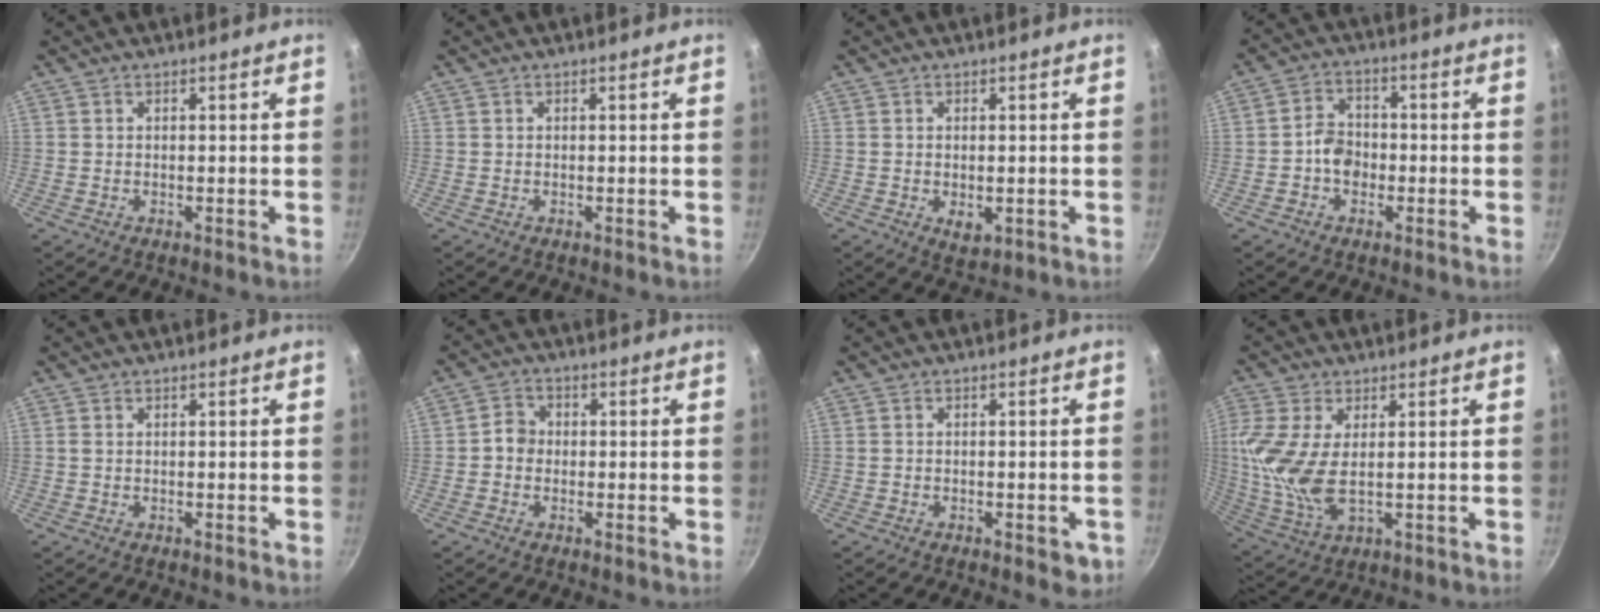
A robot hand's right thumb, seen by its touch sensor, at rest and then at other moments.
{"total": 0.0}
{"total": 3.6, "force": [-0.8, 2.0, 2.8], "torque": [-0.043, -0.009, -0.007]}
{"total": 5.2, "force": [-1.4, 4.1, 2.8], "torque": [-0.021, 0.021, -0.032]}
{"total": 0.0}
{"total": 3.3, "force": [-0.5, 2.9, 1.4], "torque": [-0.007, 0.014, -0.018]}
{"total": 3.5, "force": [-1.6, 1.7, 2.6], "torque": [-0.029, 0.006, -0.017]}
{"total": 11.4, "force": [1.3, 5.6, 9.9], "torque": [-0.212, -0.009, 0.029]}